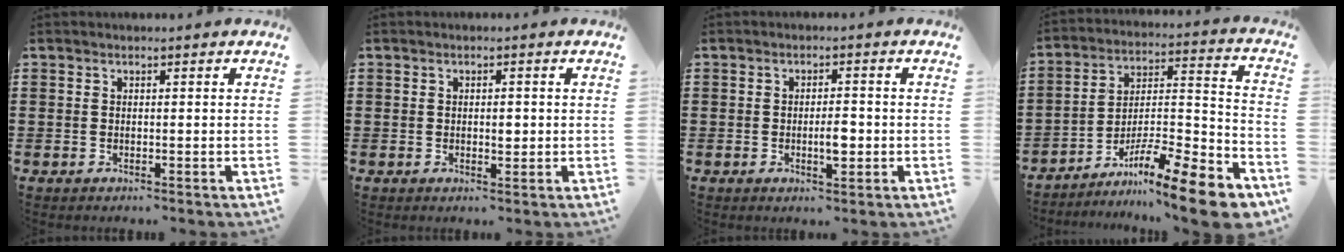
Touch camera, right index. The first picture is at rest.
{"total": 1.8, "force": [0.0, 0.7, 1.7], "torque": [-0.032, 0.001, 0.000]}
{"total": 3.4, "force": [-0.6, 1.2, 3.2], "torque": [-0.057, 0.002, -0.010]}
{"total": 13.0, "force": [-10.0, 1.6, 8.2], "torque": [-0.114, 0.025, -0.184]}